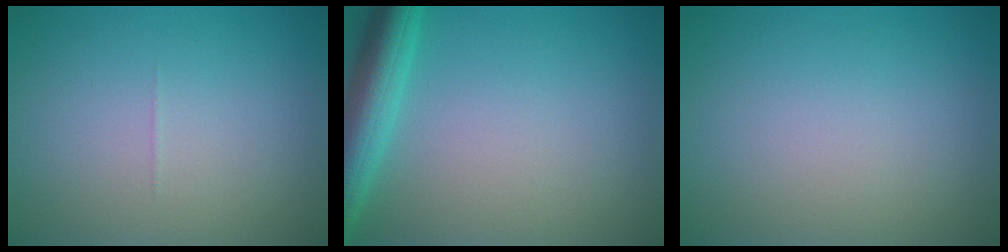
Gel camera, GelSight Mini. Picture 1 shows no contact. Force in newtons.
{"total": 5.2, "press": 5.2, "slide": 0.3}
{"total": 0.0}